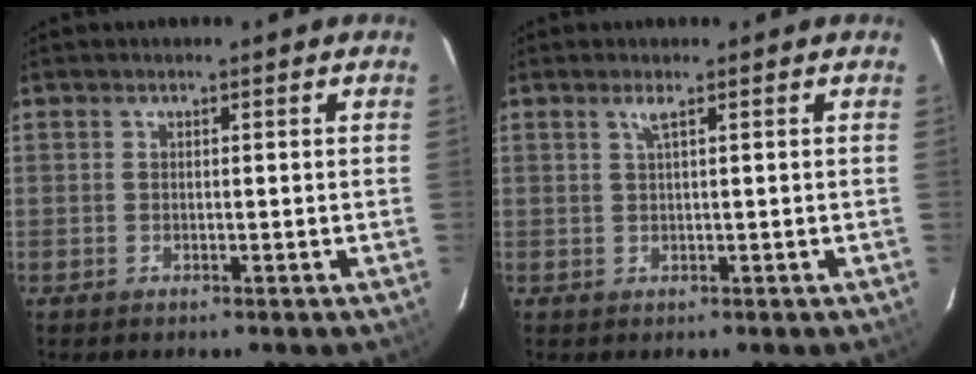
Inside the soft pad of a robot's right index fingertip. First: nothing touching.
{"total": 1.2, "force": [0.5, -0.4, 1.0], "torque": [-0.018, 0.001, 0.009]}